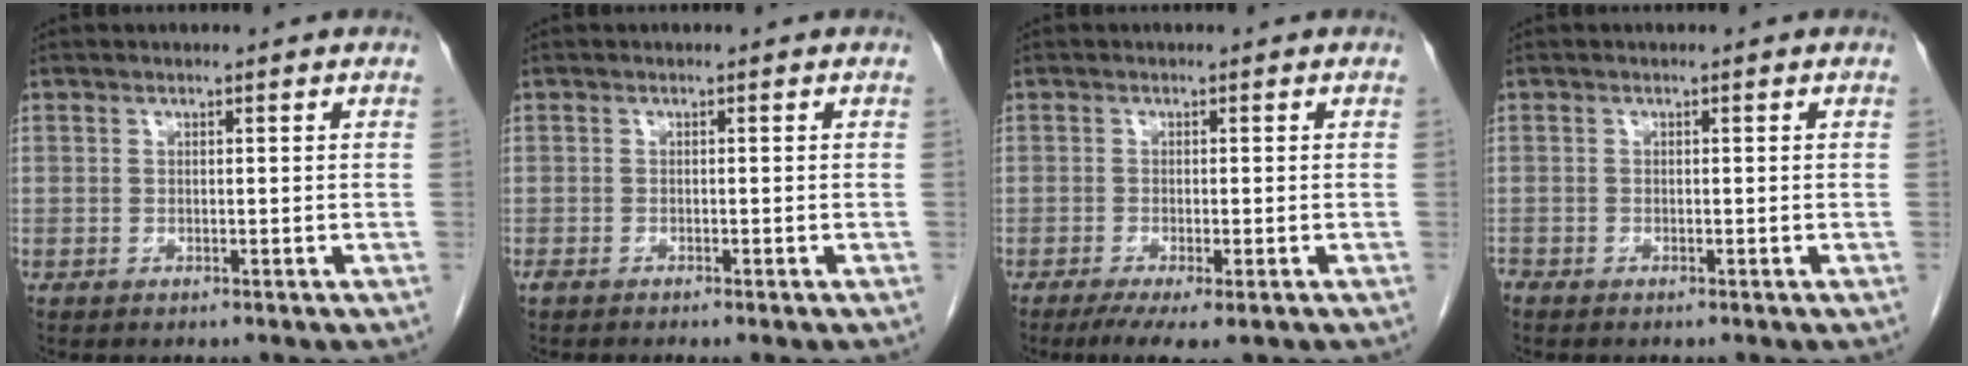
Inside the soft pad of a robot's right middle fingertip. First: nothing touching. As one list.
[{"total": 1.7, "force": [-1.4, 0.2, 1.0], "torque": [-0.015, -0.004, -0.021]}, {"total": 6.0, "force": [-3.9, 1.1, 4.4], "torque": [-0.065, -0.019, -0.060]}, {"total": 0.7, "force": [-0.7, 0.2, 0.1], "torque": [-0.009, -0.001, -0.015]}]